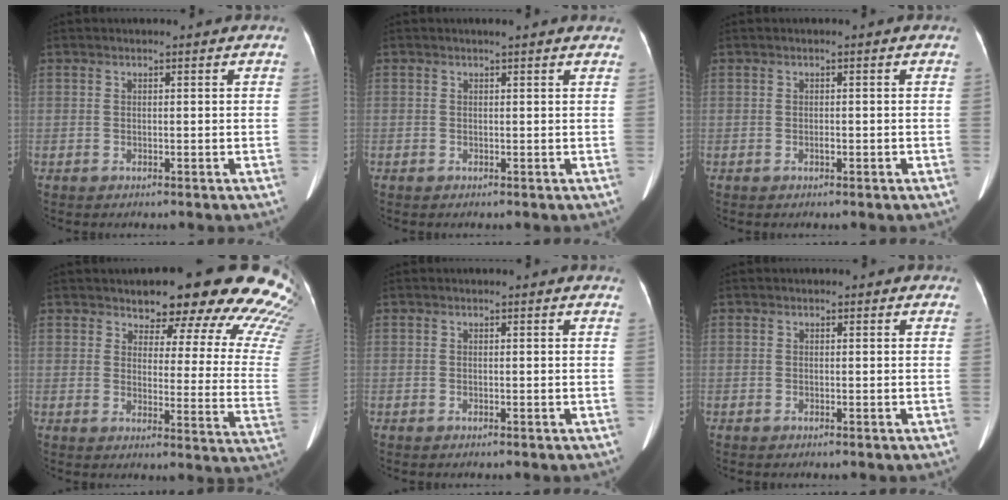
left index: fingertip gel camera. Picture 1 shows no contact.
{"total": 3.3, "force": [2.8, 1.5, 1.2], "torque": [-0.007, 0.023, 0.020]}
{"total": 0.6, "force": [-0.5, 0.2, 0.3], "torque": [-0.011, -0.004, -0.008]}
{"total": 22.4, "force": [19.5, 5.2, 9.6], "torque": [-0.097, -0.081, 0.203]}
{"total": 0.7, "force": [0.7, 0.1, 0.1], "torque": [-0.008, -0.002, -0.002]}
{"total": 0.8, "force": [0.2, 0.7, 0.0], "torque": [0.005, 0.003, -0.003]}